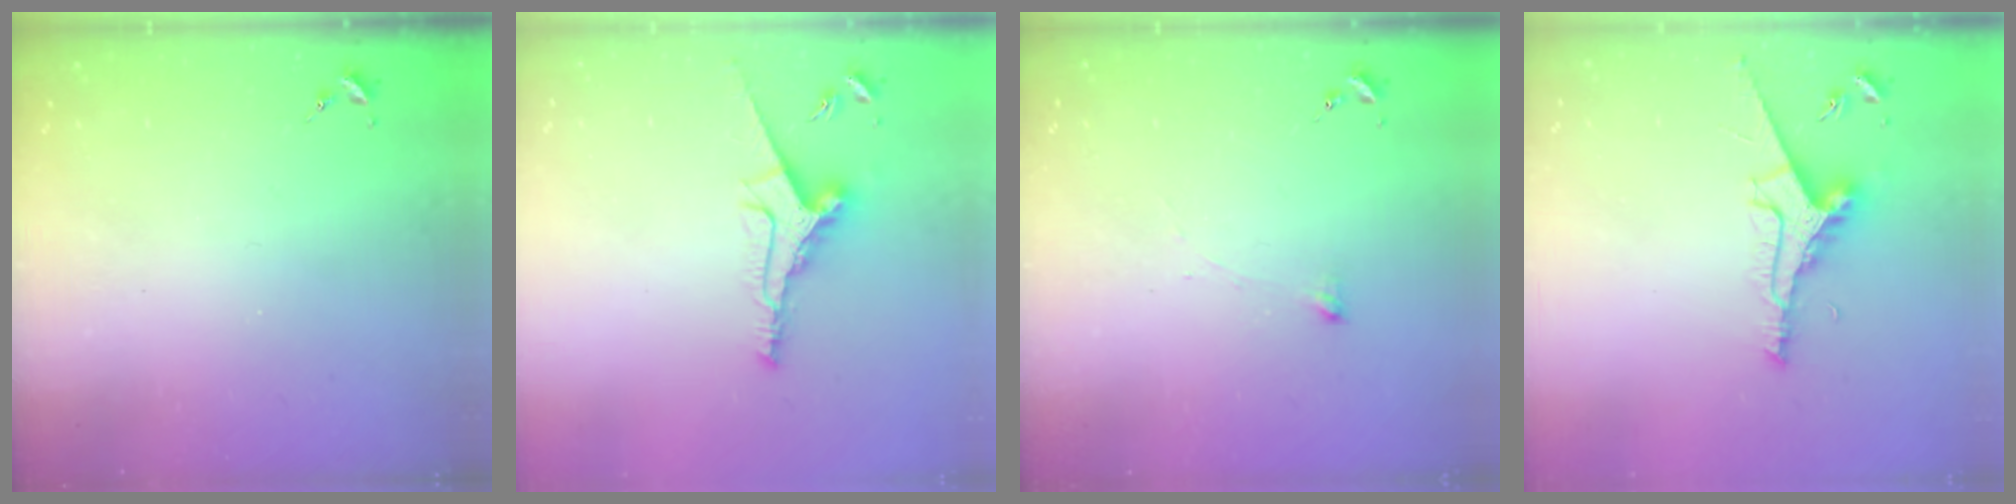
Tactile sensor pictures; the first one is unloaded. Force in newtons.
{"total": 10.1, "press": 10.1, "slide": 0.1}
{"total": 3.1, "press": 3.1, "slide": 0.1}
{"total": 9.2, "press": 9.1, "slide": 1.0}